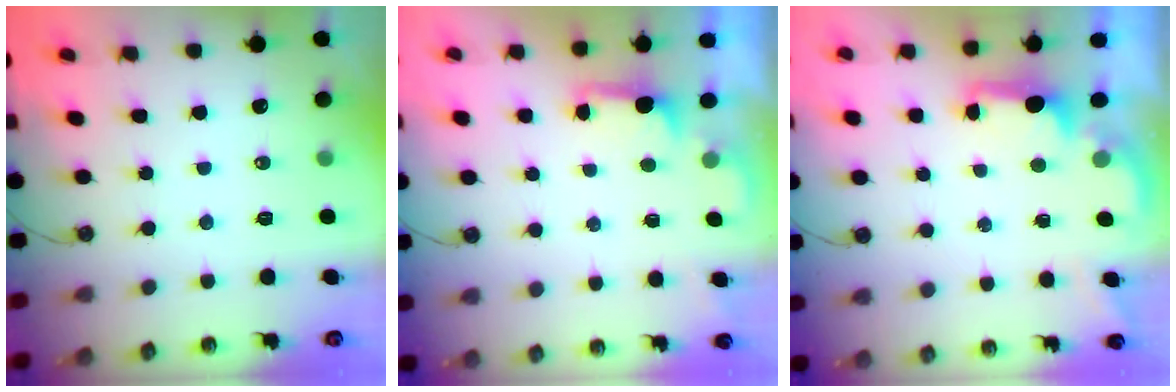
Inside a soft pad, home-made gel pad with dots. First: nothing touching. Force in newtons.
{"total": 1.7, "press": 1.5, "slide": 0.9}
{"total": 2.0, "press": 1.8, "slide": 0.8}